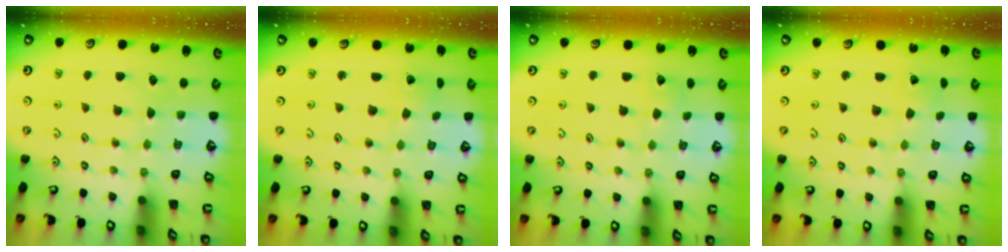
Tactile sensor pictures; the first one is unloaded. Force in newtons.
{"total": 0.9, "press": 0.9, "slide": 0.1}
{"total": 2.9, "press": 2.9, "slide": 0.3}
{"total": 1.4, "press": 1.4, "slide": 0.2}